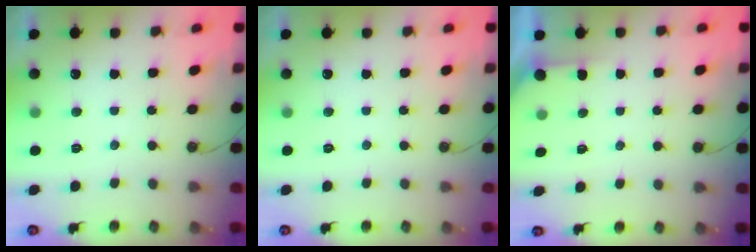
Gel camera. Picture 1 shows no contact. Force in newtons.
{"total": 0.0}
{"total": 2.0, "press": 2.0, "slide": 0.2}